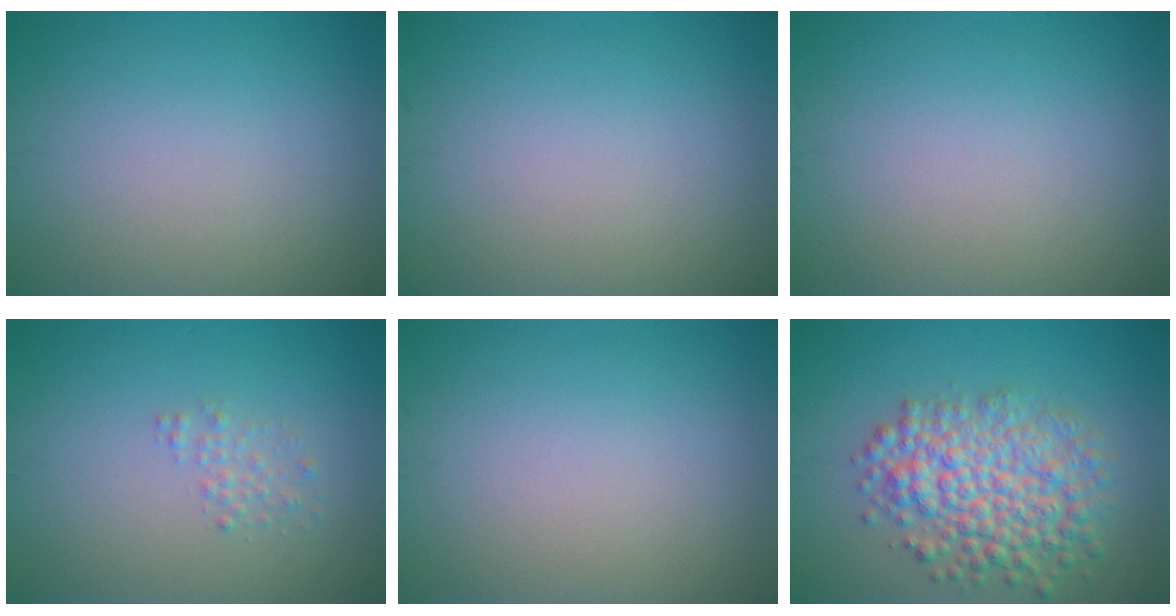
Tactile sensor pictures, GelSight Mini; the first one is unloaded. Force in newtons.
{"total": 0.0}
{"total": 0.0}
{"total": 1.2, "press": 1.2, "slide": 0.0}
{"total": 0.0}
{"total": 7.0, "press": 7.0, "slide": 0.2}